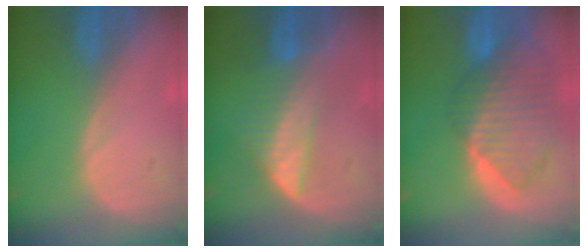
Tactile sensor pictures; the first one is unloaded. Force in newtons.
{"total": 6.5, "press": 5.8, "slide": 2.9}
{"total": 10.5, "press": 9.1, "slide": 5.2}